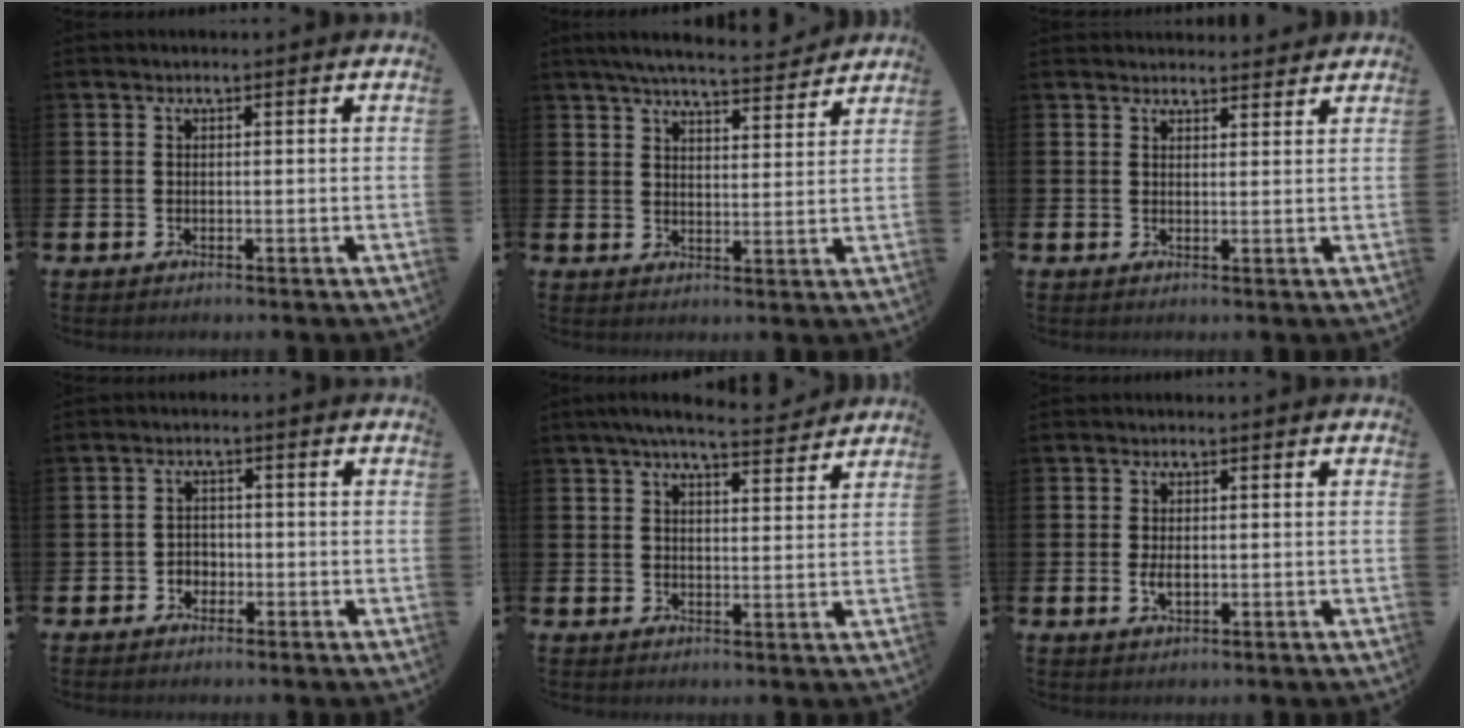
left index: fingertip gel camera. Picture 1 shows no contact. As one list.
[{"total": 6.4, "force": [6.1, 0.5, 1.7], "torque": [-0.043, -0.036, 0.106]}, {"total": 2.6, "force": [2.5, 0.3, 0.0], "torque": [0.004, -0.018, 0.045]}, {"total": 2.0, "force": [-1.1, 1.6, 0.3], "torque": [-0.005, 0.002, -0.027]}, {"total": 5.8, "force": [5.3, 0.5, 2.1], "torque": [-0.044, -0.022, 0.093]}, {"total": 2.0, "force": [-0.1, 1.0, 1.7], "torque": [-0.028, 0.001, -0.003]}]